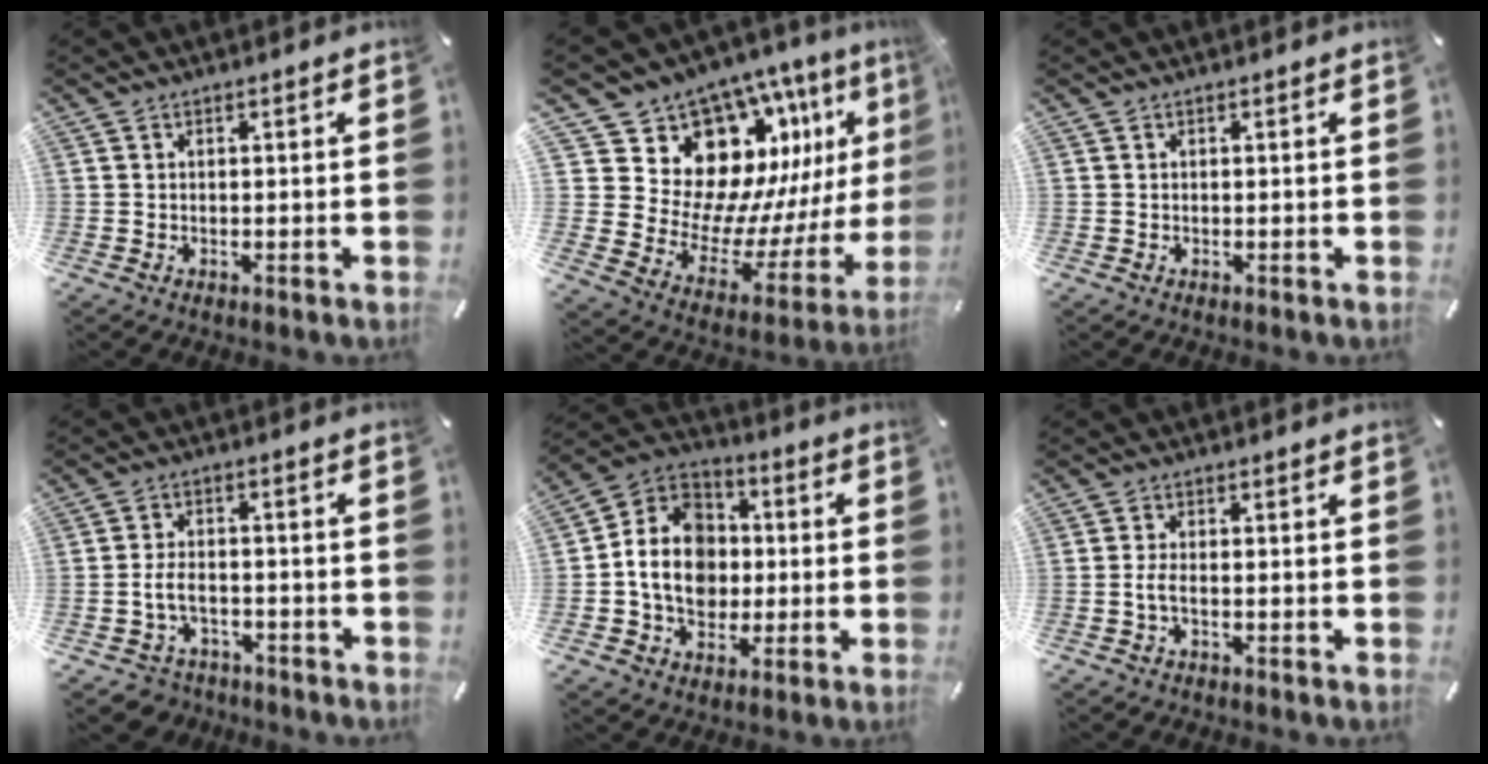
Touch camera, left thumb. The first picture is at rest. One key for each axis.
{"total": 17.0, "fx": 10.9, "fy": 10.9, "fz": 7.2, "tx": -0.101, "ty": -0.124, "tz": 0.213}
{"total": 0.0}
{"total": 6.2, "fx": -2.3, "fy": 4.6, "fz": 3.5, "tx": -0.079, "ty": 0.015, "tz": -0.045}
{"total": 12.7, "fx": -2.0, "fy": 11.0, "fz": 6.1, "tx": -0.146, "ty": 0.016, "tz": -0.039}
{"total": 2.7, "fx": -0.9, "fy": 0.8, "fz": 2.4, "tx": -0.057, "ty": -0.001, "tz": -0.020}